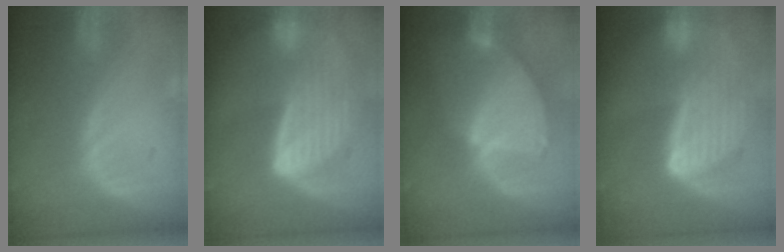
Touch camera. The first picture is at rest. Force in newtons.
{"total": 8.6, "press": 7.7, "slide": 3.8}
{"total": 8.6, "press": 7.5, "slide": 4.2}
{"total": 9.1, "press": 8.0, "slide": 4.5}